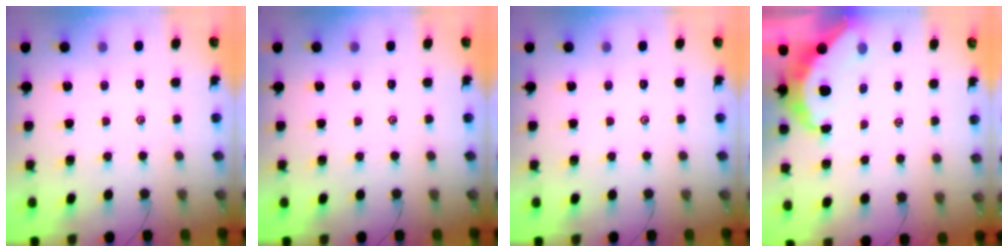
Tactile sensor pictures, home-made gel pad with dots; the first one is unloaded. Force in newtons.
{"total": 0.0}
{"total": 0.0}
{"total": 8.1, "press": 8.0, "slide": 1.0}